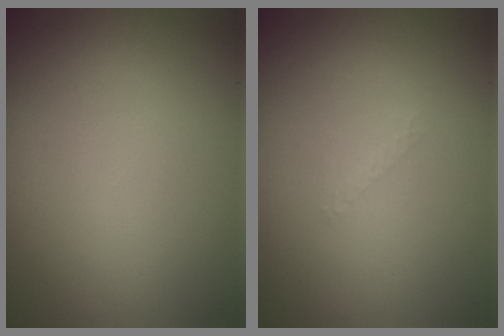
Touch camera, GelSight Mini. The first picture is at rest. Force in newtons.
{"total": 0.6, "press": 0.6, "slide": 0.1}